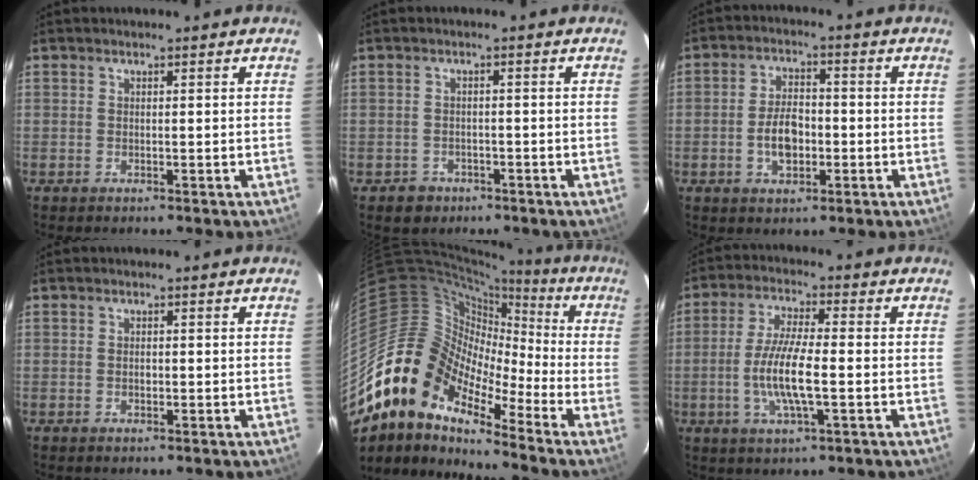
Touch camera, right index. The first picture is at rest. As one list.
[{"total": 3.6, "force": [-2.0, 2.9, 0.5], "torque": [-0.019, 0.006, -0.024]}, {"total": 6.9, "force": [-1.7, 3.9, 5.4], "torque": [-0.104, 0.009, -0.023]}, {"total": 1.1, "force": [-0.2, 0.8, 0.8], "torque": [-0.014, 0.002, -0.003]}, {"total": 14.0, "force": [-9.2, 8.5, 6.4], "torque": [-0.098, 0.009, -0.193]}, {"total": 9.7, "force": [-2.0, 1.9, 9.3], "torque": [-0.184, -0.004, -0.040]}]